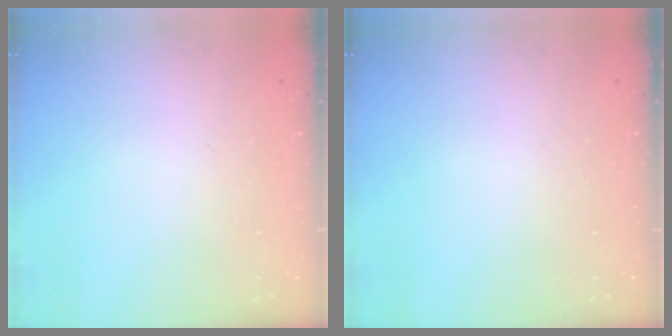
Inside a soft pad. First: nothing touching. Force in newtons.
{"total": 0.0}